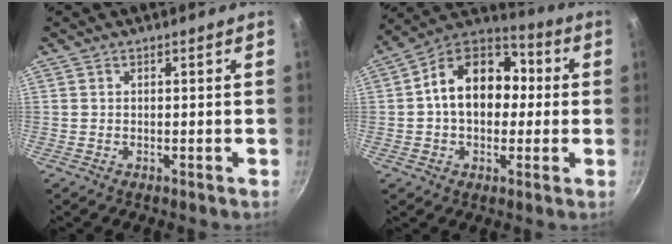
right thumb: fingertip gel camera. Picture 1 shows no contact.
{"total": 16.6, "force": [1.0, 12.0, 11.3], "torque": [-0.139, 0.040, -0.003]}